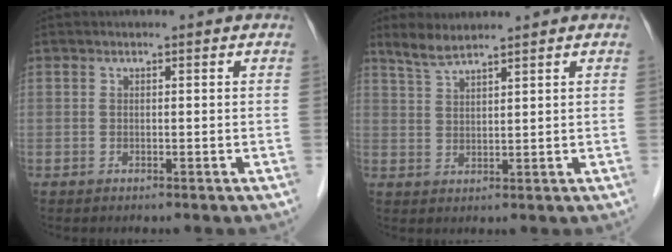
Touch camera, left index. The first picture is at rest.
{"total": 3.6, "force": [3.3, 0.2, 1.5], "torque": [-0.036, 0.005, 0.071]}